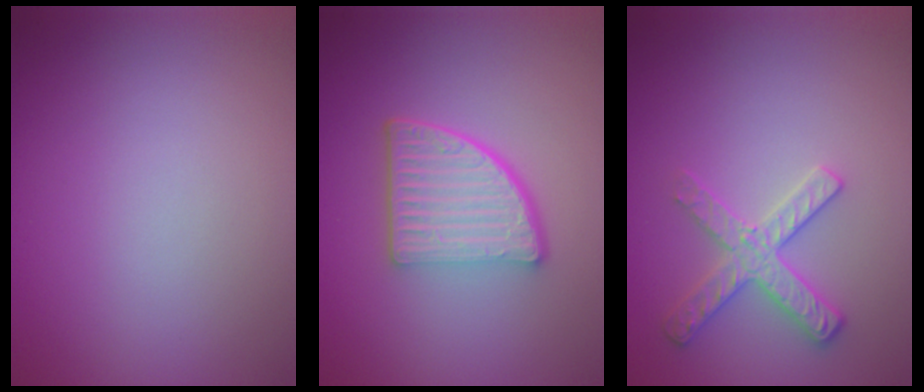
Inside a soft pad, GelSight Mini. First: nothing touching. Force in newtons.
{"total": 5.3, "press": 3.9, "slide": 3.7}
{"total": 2.7, "press": 2.6, "slide": 0.5}